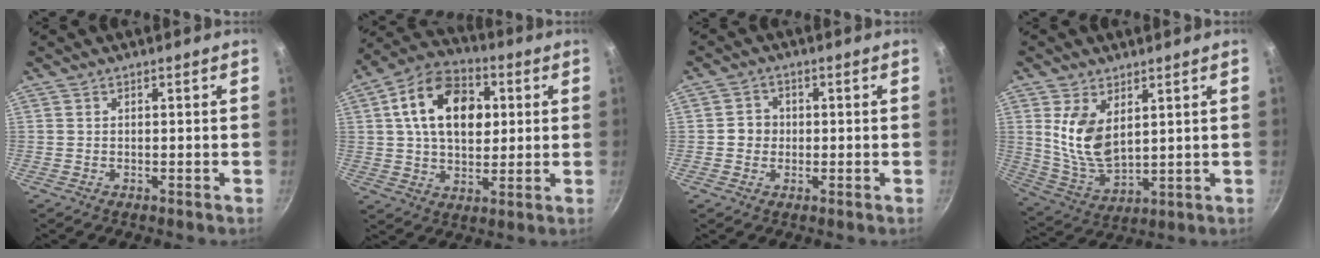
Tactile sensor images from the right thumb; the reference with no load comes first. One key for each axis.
{"total": 17.0, "fx": 3.8, "fy": 11.3, "fz": 12.2, "tx": -0.171, "ty": 0.011, "tz": 0.051}
{"total": 3.4, "fx": -0.3, "fy": 3.2, "fz": 1.1, "tx": 0.003, "ty": 0.008, "tz": -0.009}
{"total": 10.9, "fx": 3.3, "fy": 6.1, "fz": 8.3, "tx": -0.154, "ty": -0.034, "tz": 0.077}